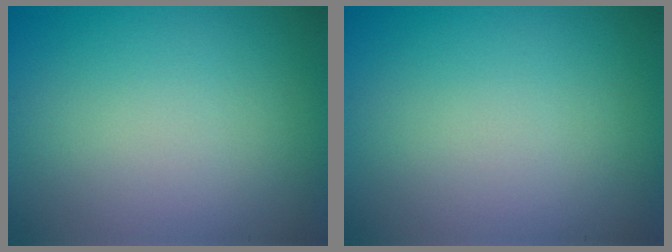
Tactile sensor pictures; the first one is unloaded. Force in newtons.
{"total": 0.0}